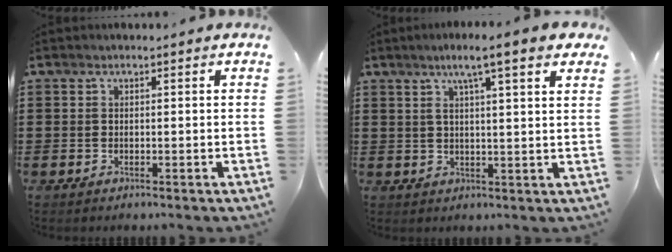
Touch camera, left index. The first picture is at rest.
{"total": 5.7, "force": [3.7, -0.2, 4.3], "torque": [-0.094, -0.002, 0.058]}